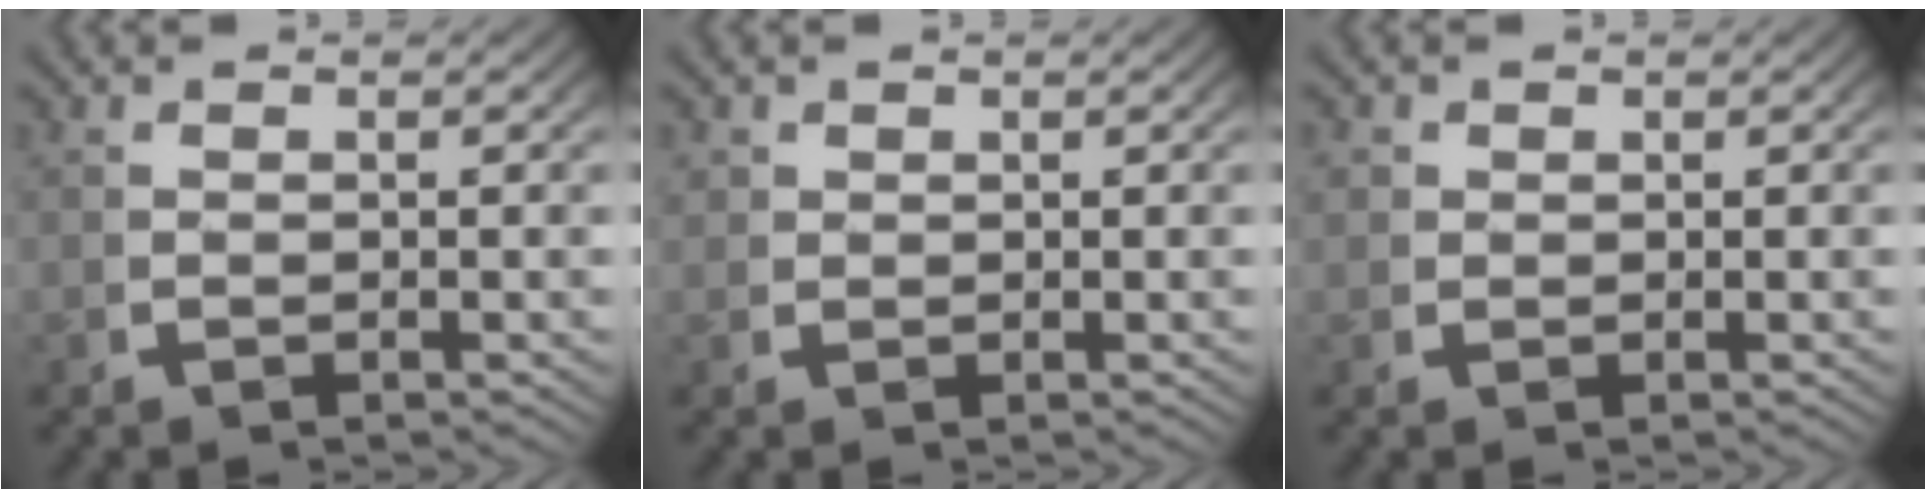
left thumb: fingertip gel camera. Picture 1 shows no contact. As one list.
[{"total": 1.1, "force": [0.8, 0.7, -0.1], "torque": [-0.001, -0.007, 0.022]}, {"total": 1.4, "force": [0.6, 1.2, 0.0], "torque": [-0.007, -0.011, 0.016]}]